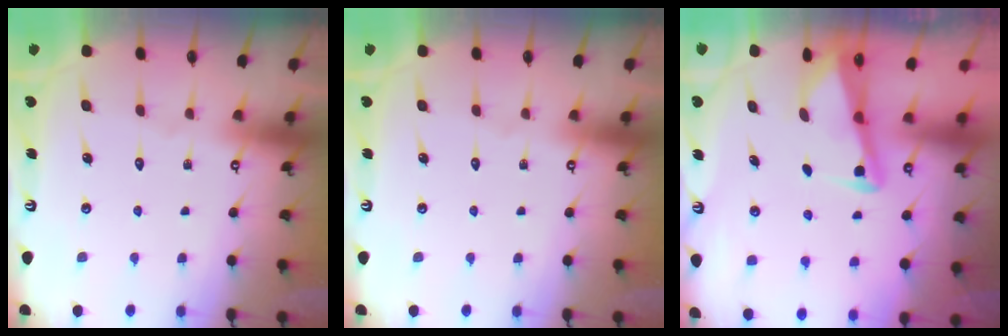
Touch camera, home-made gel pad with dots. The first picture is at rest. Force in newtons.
{"total": 0.0}
{"total": 2.8, "press": 2.8, "slide": 0.4}